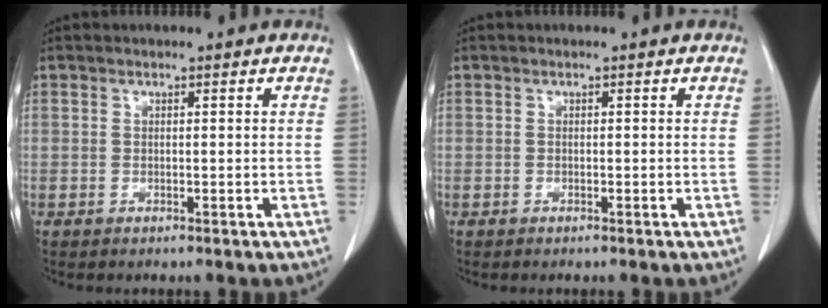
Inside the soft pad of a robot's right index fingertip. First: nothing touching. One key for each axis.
{"total": 0.0}